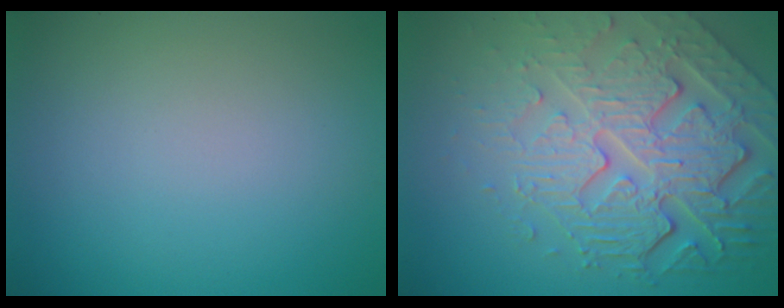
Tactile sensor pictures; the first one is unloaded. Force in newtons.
{"total": 8.3, "press": 5.8, "slide": 6.0}